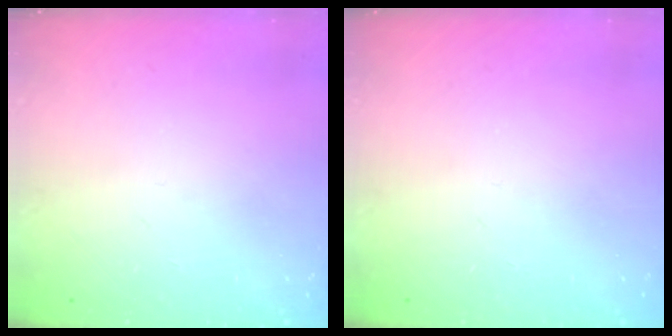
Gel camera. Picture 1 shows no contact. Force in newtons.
{"total": 0.0}